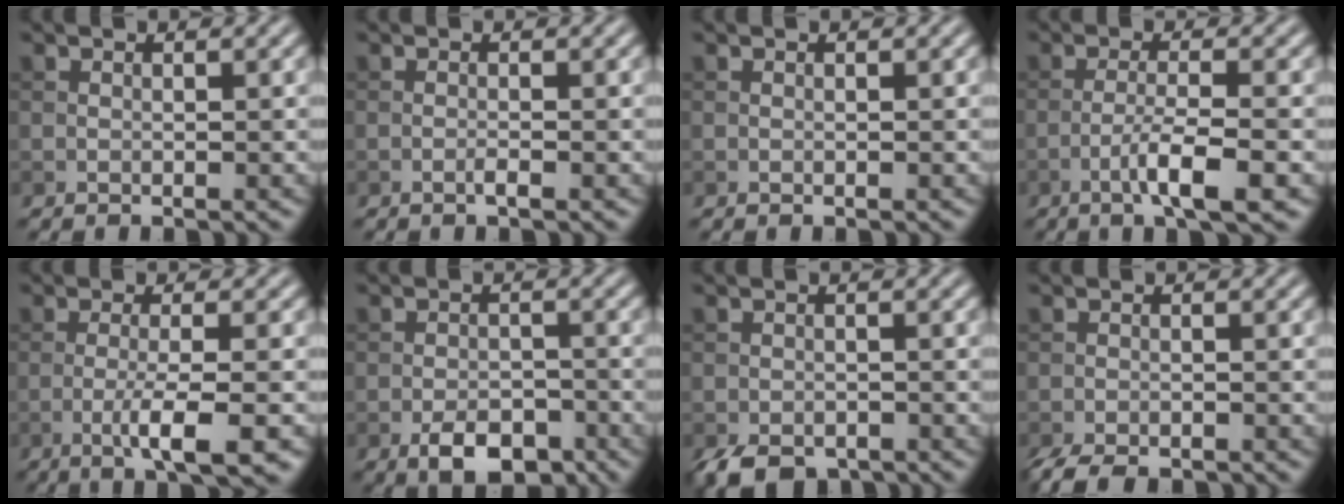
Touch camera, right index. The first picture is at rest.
{"total": 0.7, "force": [-0.4, 0.0, 0.6], "torque": [-0.013, 0.000, -0.010]}
{"total": 0.0}
{"total": 4.3, "force": [-1.9, 0.6, 3.8], "torque": [-0.069, 0.007, -0.038]}
{"total": 4.5, "force": [-1.6, 0.7, 4.1], "torque": [-0.069, 0.003, -0.034]}
{"total": 4.7, "force": [-2.8, 2.4, 2.9], "torque": [-0.041, -0.005, -0.049]}
{"total": 4.1, "force": [-3.1, 1.9, 1.9], "torque": [-0.026, -0.010, -0.055]}
{"total": 3.7, "force": [-3.1, 1.1, 1.7], "torque": [-0.031, -0.010, -0.059]}